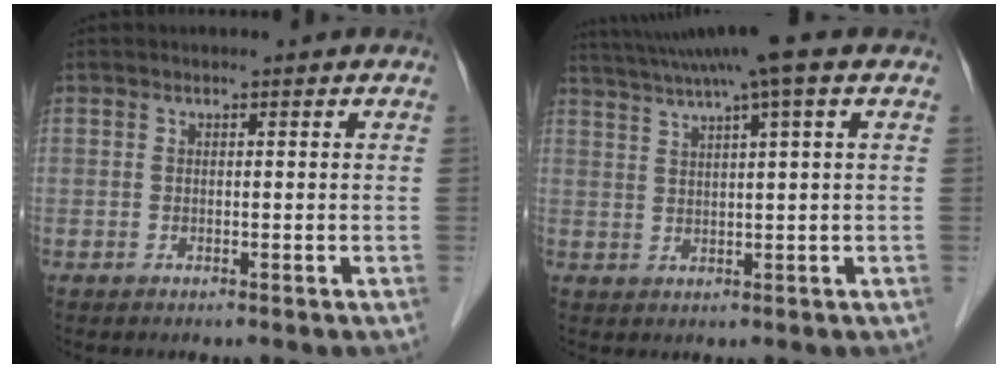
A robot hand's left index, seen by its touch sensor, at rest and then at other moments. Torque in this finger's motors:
{"motor_torque": [0.50, -0.90, 0.66, 0.18]}